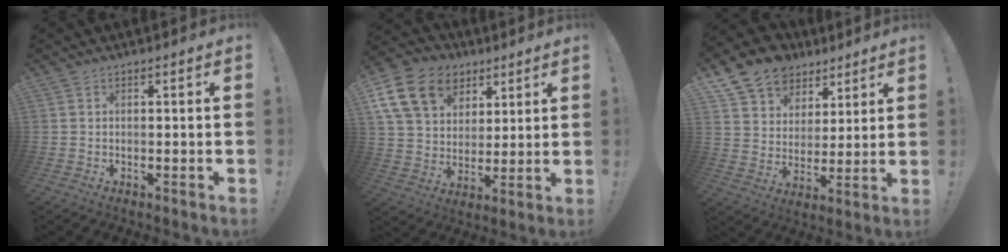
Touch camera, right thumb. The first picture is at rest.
{"total": 18.4, "force": [8.4, 13.5, 9.3], "torque": [-0.146, -0.032, 0.165]}
{"total": 13.2, "force": [8.5, 9.4, 3.6], "torque": [-0.063, -0.057, 0.164]}